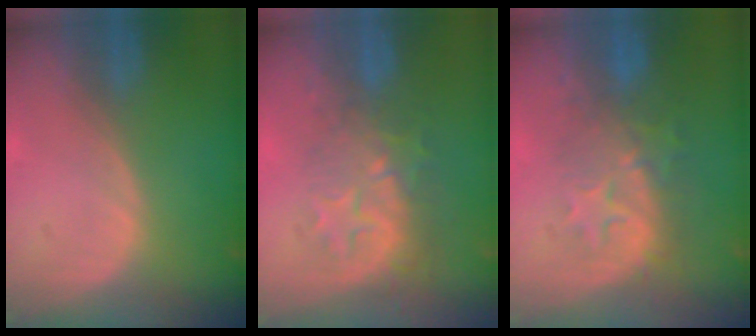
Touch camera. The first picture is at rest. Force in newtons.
{"total": 9.2, "press": 8.1, "slide": 4.5}
{"total": 8.2, "press": 8.1, "slide": 0.8}